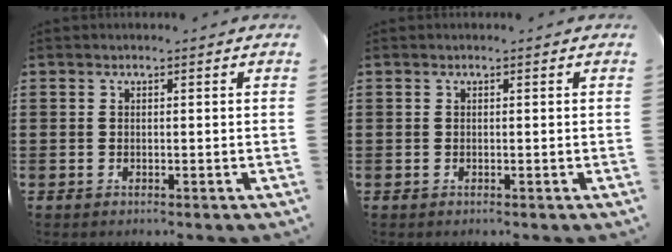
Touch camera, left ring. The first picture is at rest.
{"total": 0.0}